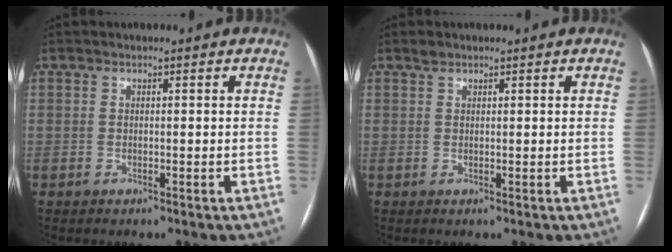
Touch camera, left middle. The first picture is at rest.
{"total": 0.7, "force": [0.7, 0.2, 0.1], "torque": [-0.007, 0.003, 0.014]}